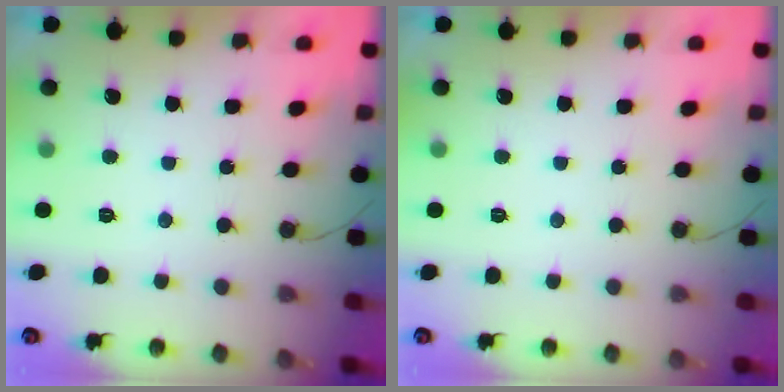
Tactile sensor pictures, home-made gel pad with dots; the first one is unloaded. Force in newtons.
{"total": 0.0}